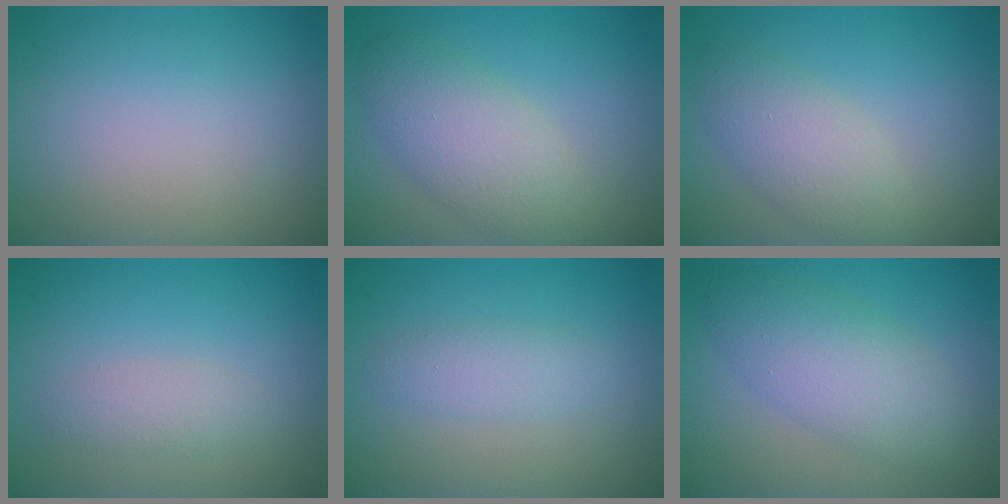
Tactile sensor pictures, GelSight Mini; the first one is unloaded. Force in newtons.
{"total": 5.0, "press": 5.0, "slide": 0.4}
{"total": 3.8, "press": 3.8, "slide": 0.3}
{"total": 1.7, "press": 1.7, "slide": 0.1}
{"total": 1.9, "press": 1.9, "slide": 0.1}
{"total": 5.6, "press": 5.6, "slide": 0.1}